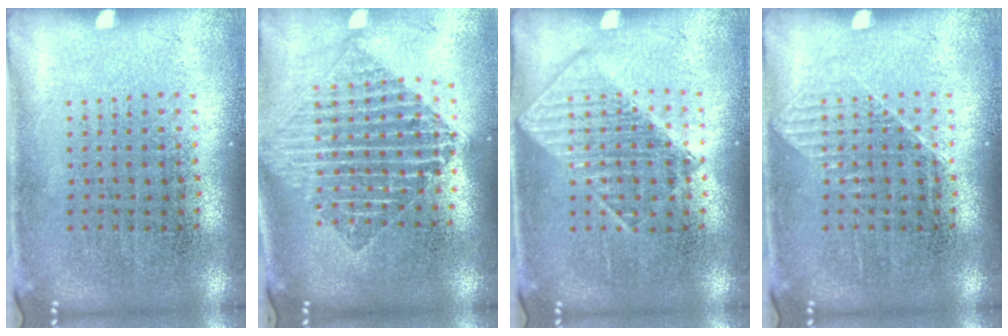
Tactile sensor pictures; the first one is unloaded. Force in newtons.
{"total": 2.1, "press": 1.7, "slide": 1.2}
{"total": 1.0, "press": 1.0, "slide": 0.1}
{"total": 1.0, "press": 1.0, "slide": 0.2}